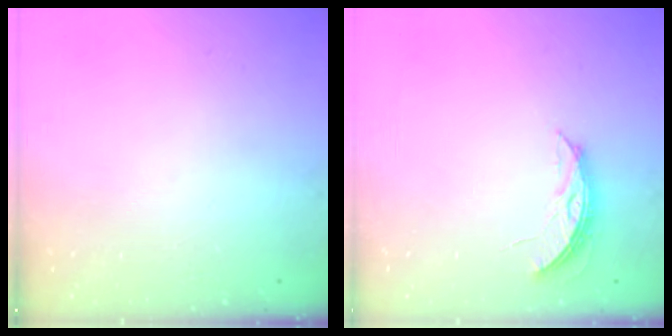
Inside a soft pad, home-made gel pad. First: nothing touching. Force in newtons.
{"total": 4.6, "press": 4.5, "slide": 0.4}